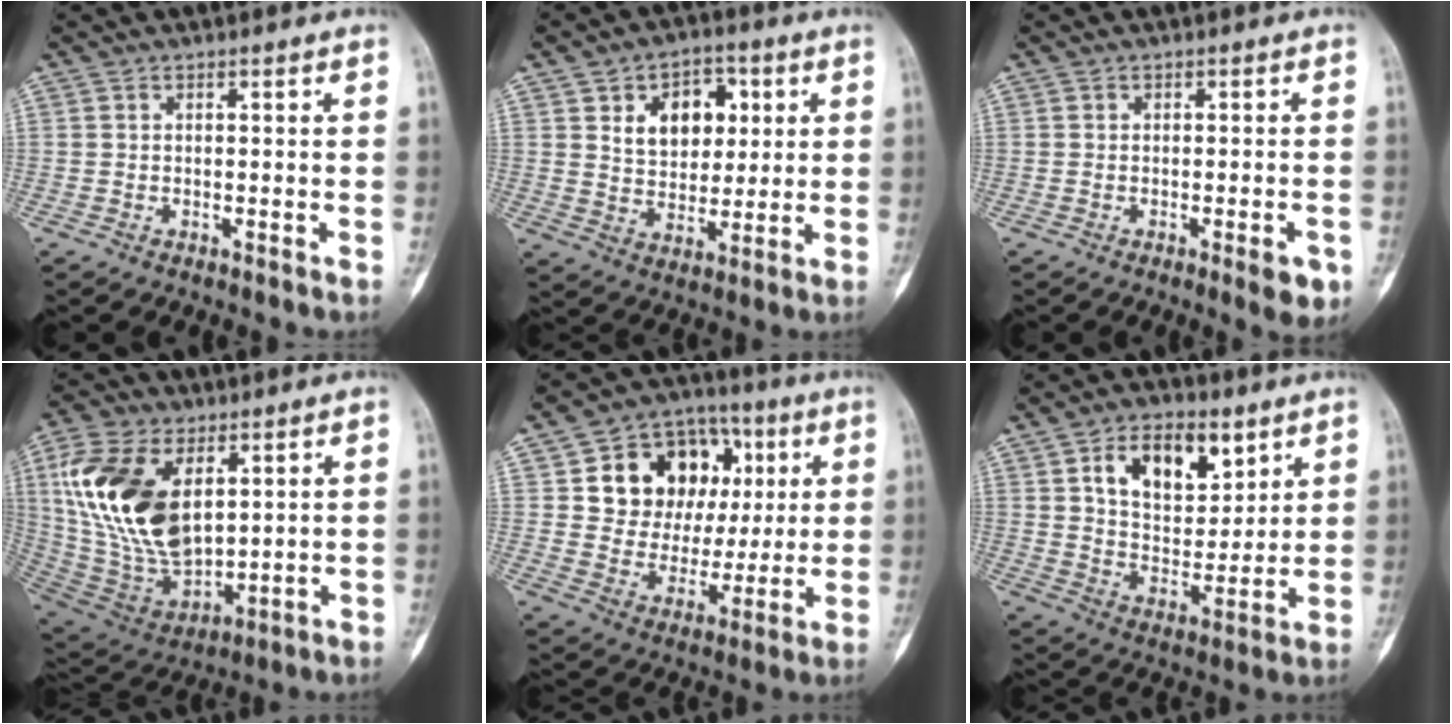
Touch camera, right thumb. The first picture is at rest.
{"total": 11.4, "force": [3.6, 8.1, 7.2], "torque": [-0.062, -0.008, 0.060]}
{"total": 4.5, "force": [-2.0, 1.2, 3.9], "torque": [-0.040, 0.003, -0.021]}
{"total": 21.4, "force": [5.4, 12.4, 16.5], "torque": [-0.318, -0.023, 0.112]}
{"total": 18.0, "force": [4.7, 14.0, 10.3], "torque": [-0.107, 0.013, 0.085]}
{"total": 14.1, "force": [6.4, 8.5, 9.3], "torque": [-0.112, -0.027, 0.114]}